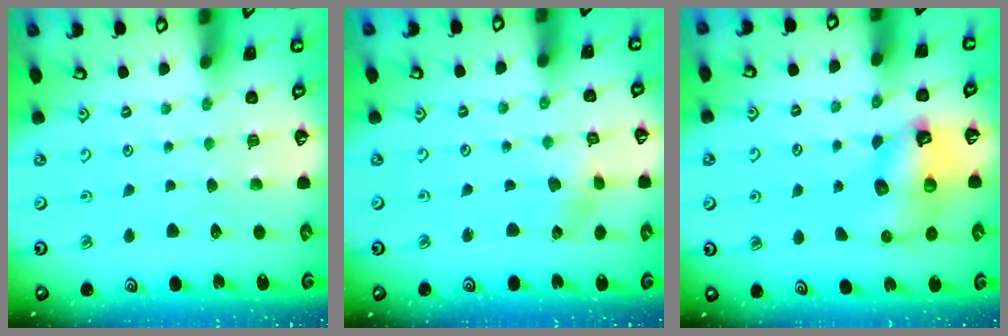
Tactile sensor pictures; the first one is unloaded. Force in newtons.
{"total": 1.8, "press": 1.7, "slide": 0.3}
{"total": 10.9, "press": 10.8, "slide": 1.5}